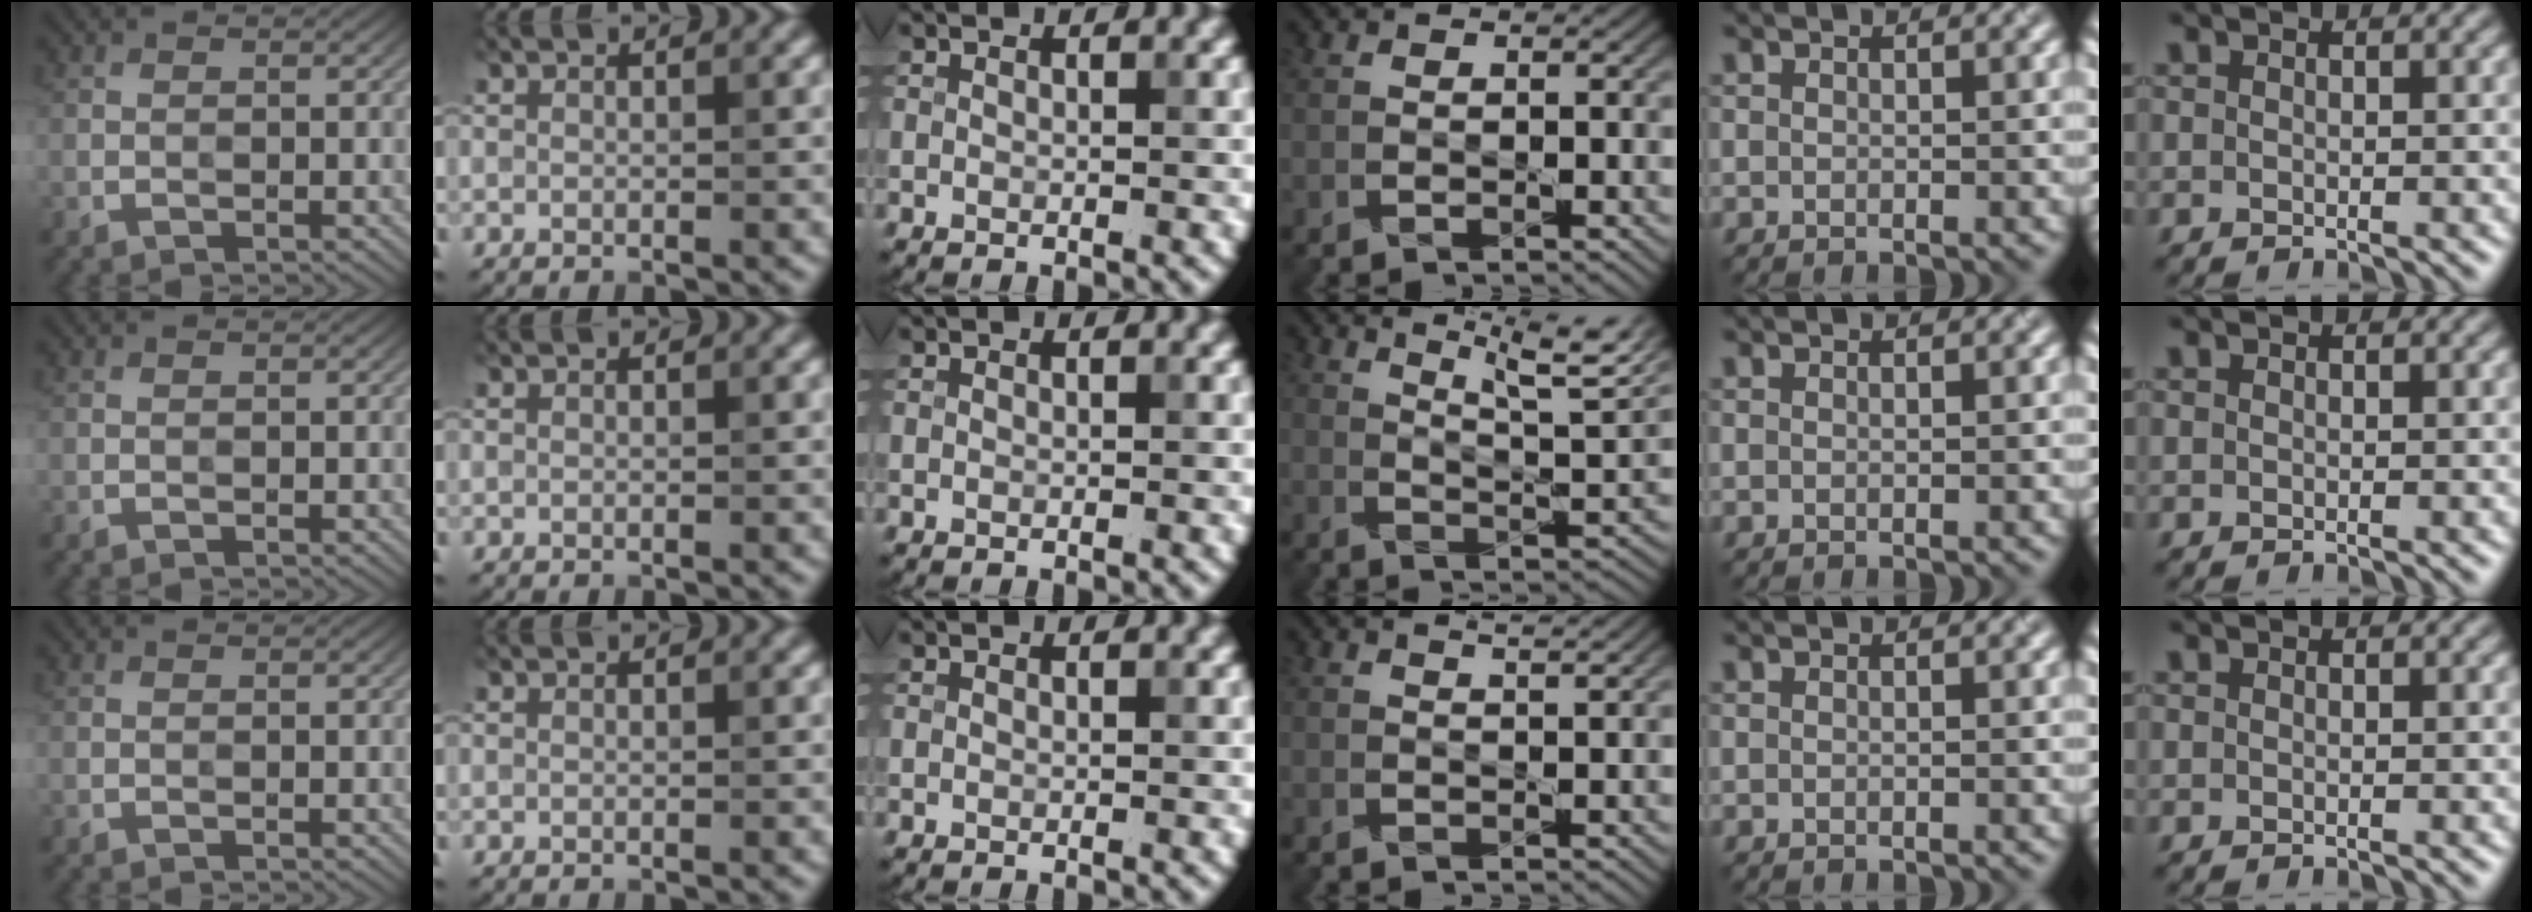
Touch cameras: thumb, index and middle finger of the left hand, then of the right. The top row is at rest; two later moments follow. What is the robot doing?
{"motion": "dispense", "object": "spray bottle"}